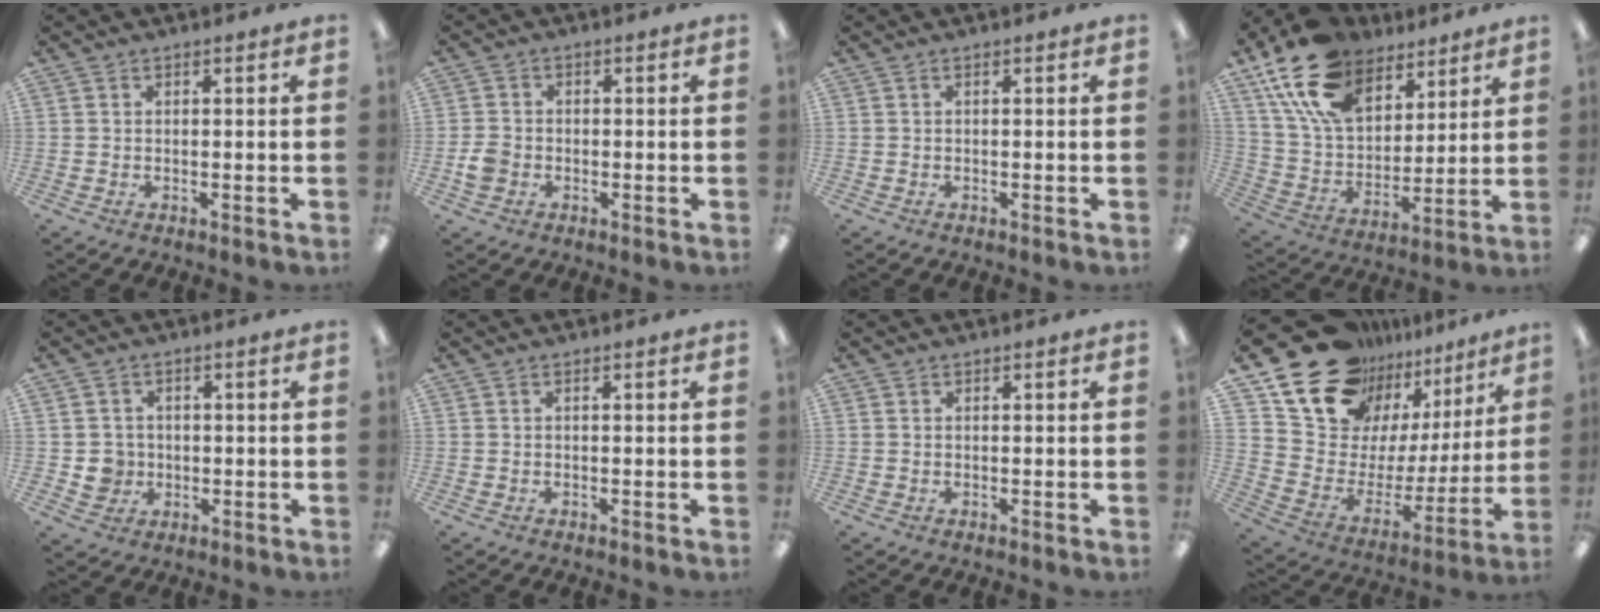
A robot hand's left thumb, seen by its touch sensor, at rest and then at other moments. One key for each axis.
{"total": 3.7, "fx": -1.2, "fy": 3.1, "fz": 1.6, "tx": -0.025, "ty": 0.009, "tz": -0.020}
{"total": 0.0}
{"total": 19.9, "fx": 12.8, "fy": 11.8, "fz": 9.8, "tx": -0.193, "ty": -0.052, "tz": 0.238}
{"total": 4.7, "fx": -0.3, "fy": 4.6, "fz": 0.8, "tx": -0.006, "ty": 0.006, "tz": -0.006}
{"total": 0.0}
{"total": 0.0}
{"total": 21.1, "fx": 16.9, "fy": 11.2, "fz": 5.9, "tx": -0.123, "ty": -0.126, "tz": 0.318}